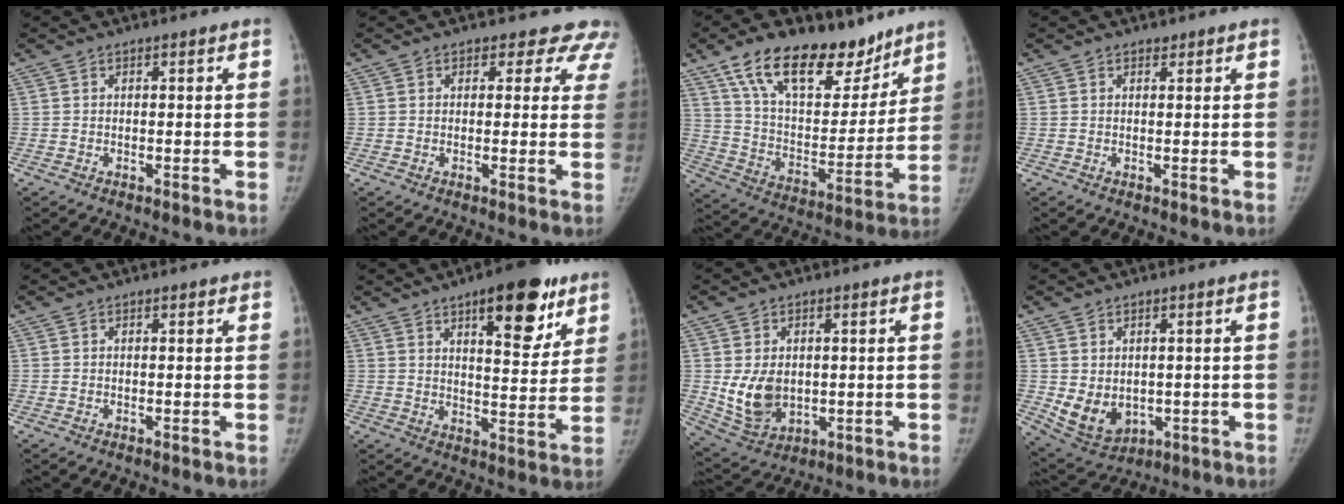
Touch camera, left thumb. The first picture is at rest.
{"total": 6.8, "force": [5.7, 3.8, 0.3], "torque": [0.056, -0.020, 0.038]}
{"total": 23.4, "force": [15.9, 11.5, 12.7], "torque": [-0.163, -0.060, 0.267]}
{"total": 0.7, "force": [0.5, 0.4, -0.1], "torque": [0.006, -0.005, 0.005]}
{"total": 0.6, "force": [0.5, 0.3, 0.3], "torque": [-0.006, -0.003, 0.005]}
{"total": 15.8, "force": [9.0, 6.1, 11.5], "torque": [-0.109, -0.039, 0.128]}
{"total": 8.9, "force": [0.1, 6.6, 6.0], "torque": [-0.088, -0.015, 0.022]}
{"total": 7.9, "force": [-0.5, 6.2, 5.0], "torque": [-0.069, -0.015, 0.018]}